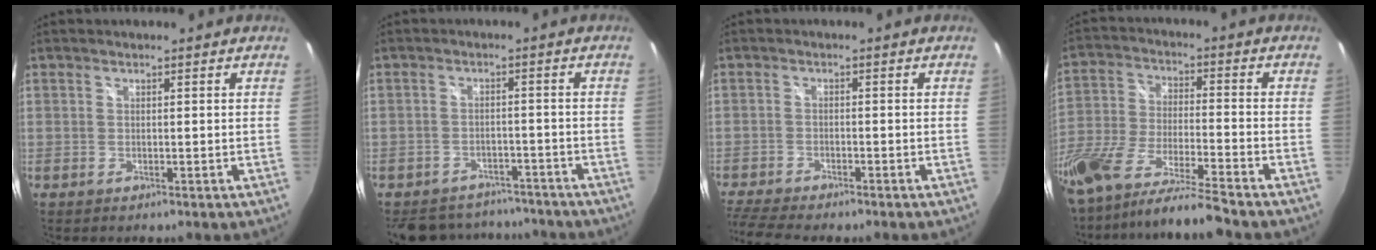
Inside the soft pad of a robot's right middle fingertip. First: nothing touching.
{"total": 14.3, "force": [-12.1, 6.2, 4.2], "torque": [-0.103, 0.026, -0.159]}
{"total": 8.2, "force": [-7.3, 1.2, 3.6], "torque": [-0.101, -0.023, -0.127]}
{"total": 16.3, "force": [-13.6, 0.7, 9.0], "torque": [-0.185, -0.036, -0.253]}